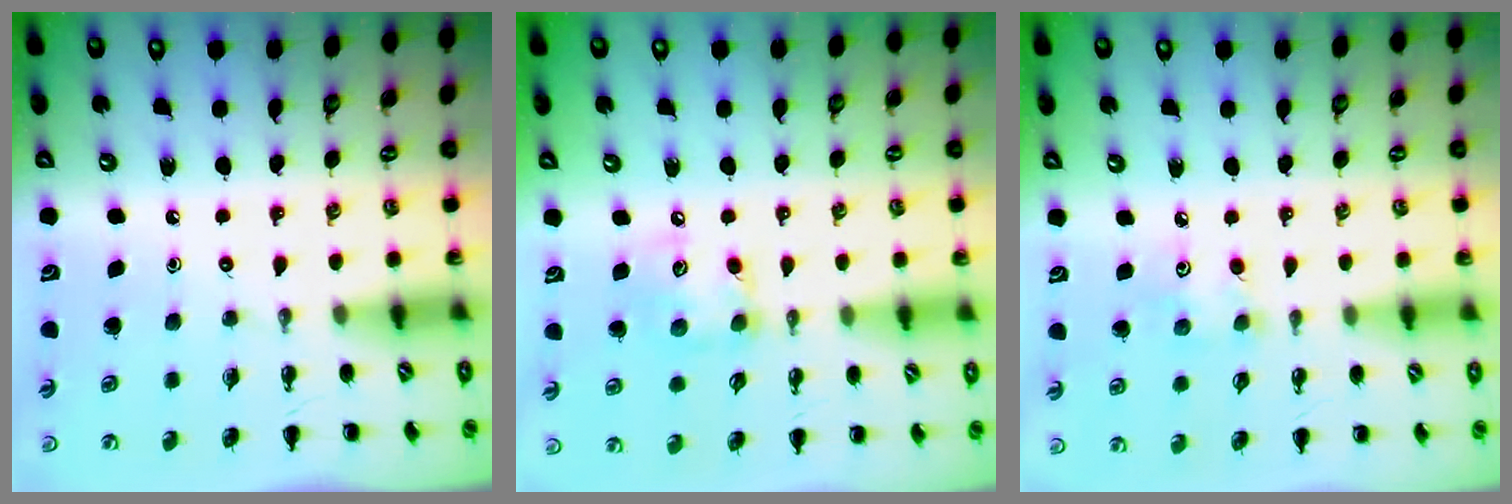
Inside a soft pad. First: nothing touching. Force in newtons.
{"total": 9.2, "press": 9.2, "slide": 1.1}
{"total": 3.4, "press": 3.3, "slide": 0.7}